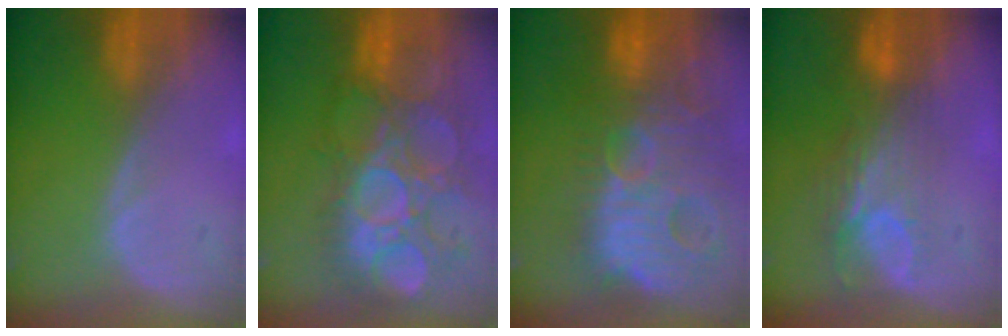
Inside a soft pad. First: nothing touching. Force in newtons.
{"total": 12.0, "press": 11.4, "slide": 3.7}
{"total": 14.8, "press": 12.9, "slide": 7.4}
{"total": 7.4, "press": 6.4, "slide": 3.7}